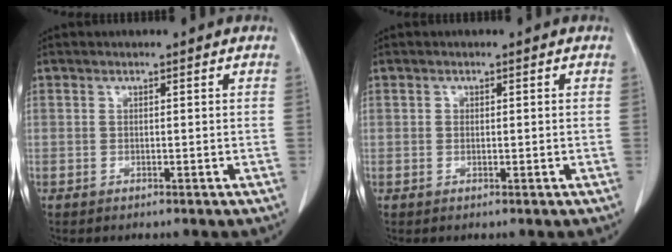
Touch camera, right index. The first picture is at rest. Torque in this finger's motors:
{"motor_torque": [0.10, 0.05, 0.02, 0.01]}